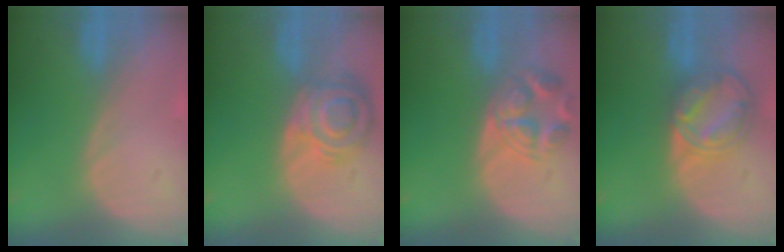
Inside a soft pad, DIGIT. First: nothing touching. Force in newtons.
{"total": 8.4, "press": 7.4, "slide": 3.9}
{"total": 6.2, "press": 6.1, "slide": 0.7}
{"total": 8.7, "press": 7.4, "slide": 4.6}